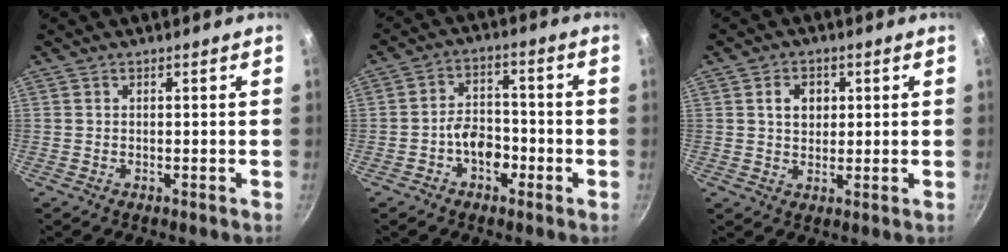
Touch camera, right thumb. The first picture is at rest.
{"total": 6.4, "force": [-2.6, 4.4, 3.9], "torque": [-0.036, 0.032, -0.047]}
{"total": 4.7, "force": [1.3, 3.6, 2.7], "torque": [-0.025, 0.001, 0.021]}